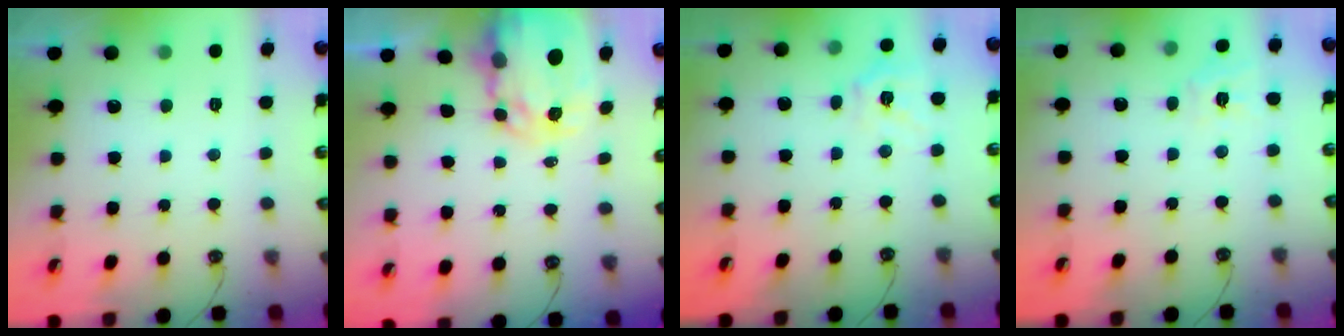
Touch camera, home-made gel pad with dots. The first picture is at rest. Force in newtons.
{"total": 5.8, "press": 5.8, "slide": 0.2}
{"total": 11.1, "press": 11.0, "slide": 1.5}
{"total": 5.3, "press": 5.3, "slide": 0.7}